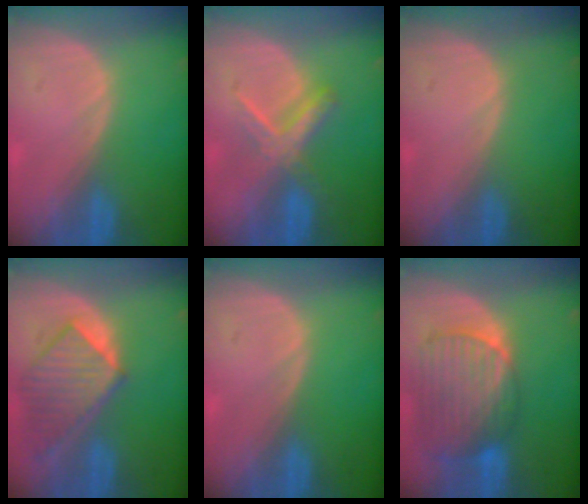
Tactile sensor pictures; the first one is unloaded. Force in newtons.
{"total": 5.6, "press": 5.4, "slide": 1.1}
{"total": 0.0}
{"total": 8.5, "press": 7.8, "slide": 3.5}
{"total": 0.0}
{"total": 10.5, "press": 8.9, "slide": 5.5}